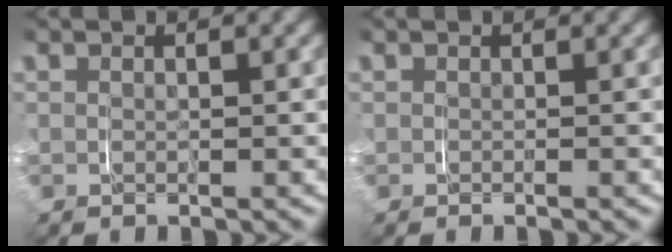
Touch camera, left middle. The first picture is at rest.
{"total": 0.5, "force": [-0.1, -0.2, -0.5], "torque": [0.007, 0.003, -0.003]}